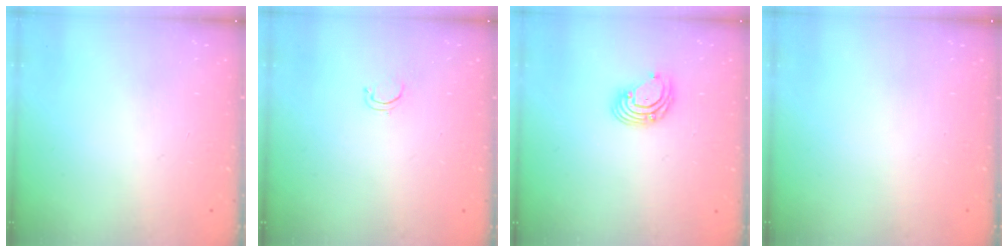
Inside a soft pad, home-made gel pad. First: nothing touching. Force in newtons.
{"total": 2.6, "press": 2.5, "slide": 0.4}
{"total": 5.6, "press": 5.6, "slide": 0.5}
{"total": 0.0}